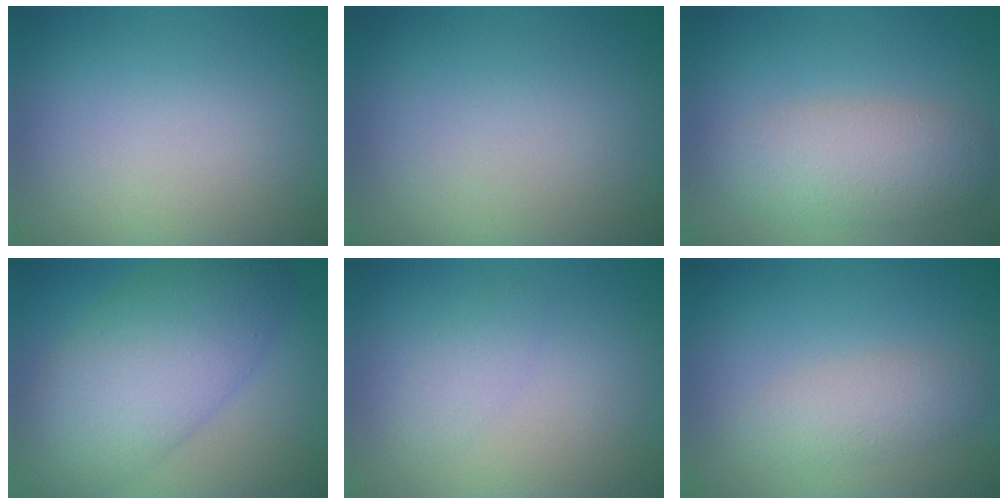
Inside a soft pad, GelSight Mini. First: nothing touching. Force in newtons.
{"total": 0.0}
{"total": 4.2, "press": 4.2, "slide": 0.1}
{"total": 9.1, "press": 9.1, "slide": 0.2}
{"total": 1.5, "press": 1.5, "slide": 0.1}
{"total": 2.2, "press": 2.2, "slide": 0.1}